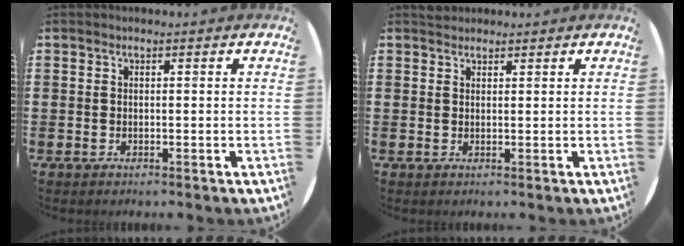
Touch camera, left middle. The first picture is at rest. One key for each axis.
{"total": 1.1, "fx": 1.0, "fy": 0.3, "fz": -0.1, "tx": 0.007, "ty": -0.002, "tz": 0.019}